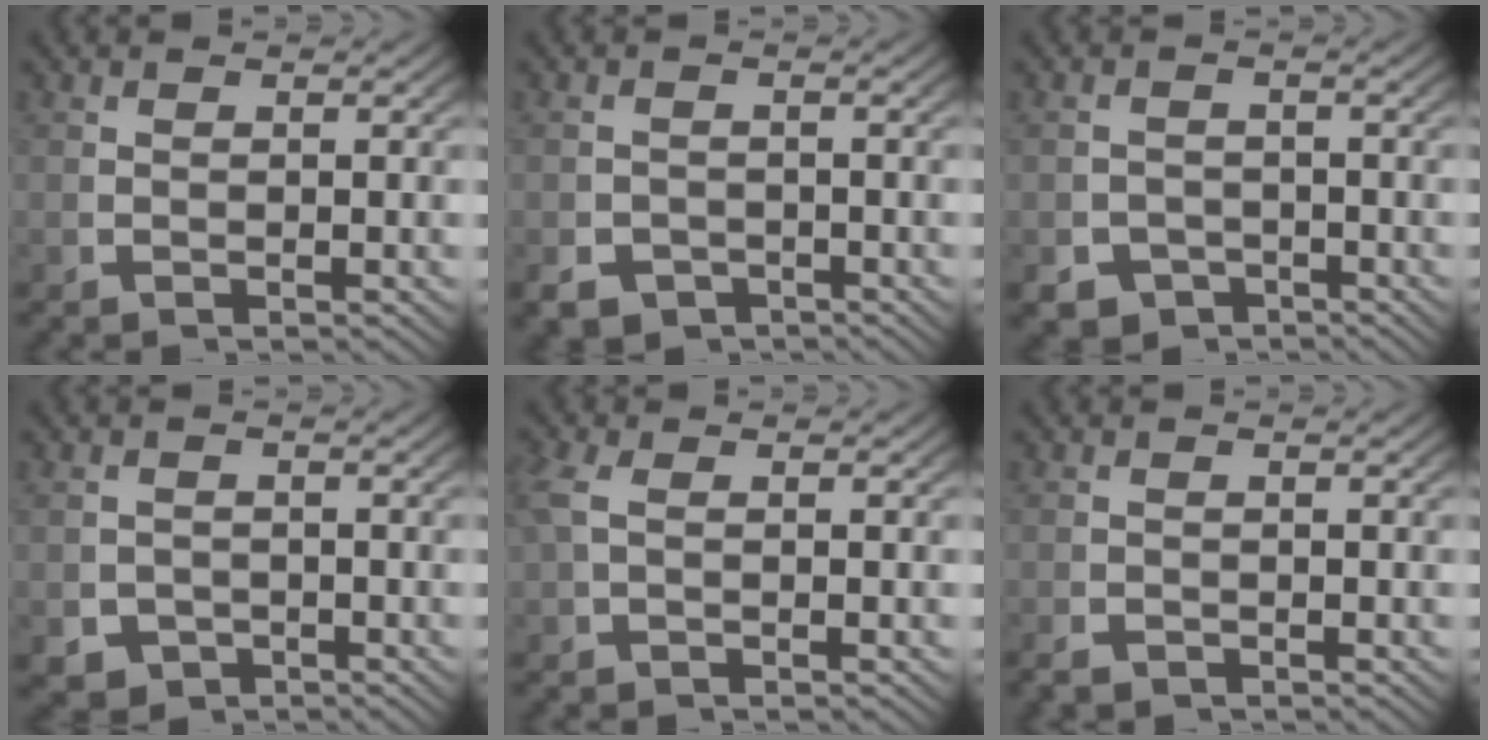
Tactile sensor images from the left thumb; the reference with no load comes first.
{"total": 4.5, "force": [-3.3, 2.8, 1.1], "torque": [-0.019, -0.027, -0.048]}
{"total": 5.1, "force": [-3.8, 3.2, 1.1], "torque": [-0.012, -0.027, -0.059]}
{"total": 4.5, "force": [-2.4, 3.5, 1.4], "torque": [-0.031, -0.032, -0.029]}
{"total": 1.3, "force": [0.2, 0.7, 1.1], "torque": [-0.037, 0.001, 0.009]}
{"total": 0.9, "force": [-0.9, 0.4, 0.1], "torque": [-0.006, -0.011, -0.013]}